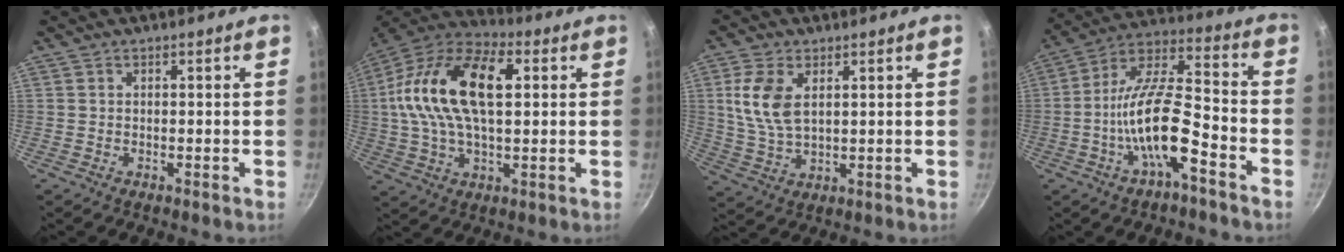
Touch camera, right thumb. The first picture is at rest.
{"total": 21.4, "force": [3.7, 11.4, 17.8], "torque": [-0.331, 0.026, 0.048]}
{"total": 7.1, "force": [1.6, 3.7, 5.9], "torque": [-0.122, -0.001, 0.031]}
{"total": 15.4, "force": [-6.3, 5.0, 13.1], "torque": [-0.234, 0.049, -0.124]}